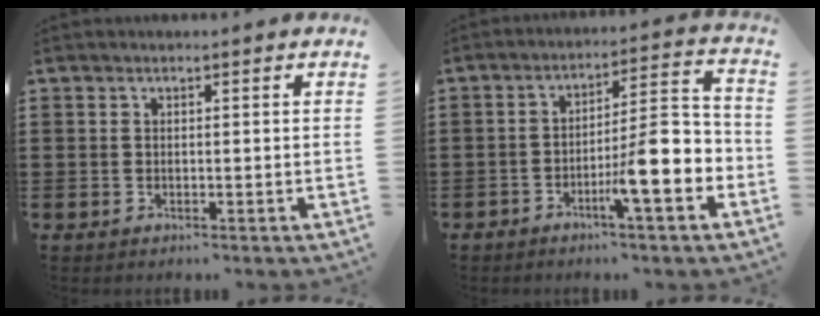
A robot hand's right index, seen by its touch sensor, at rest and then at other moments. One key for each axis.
{"total": 9.8, "fx": -4.5, "fy": 1.8, "fz": 8.5, "tx": -0.129, "ty": -0.004, "tz": -0.082}